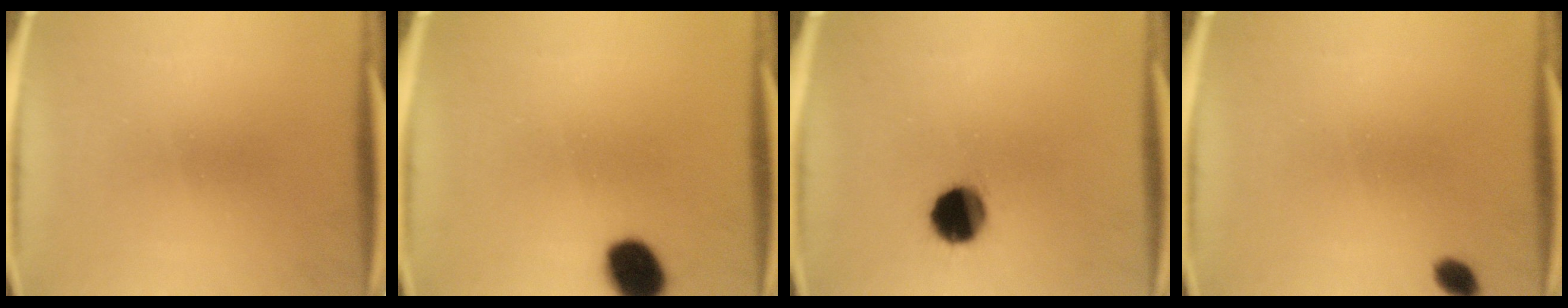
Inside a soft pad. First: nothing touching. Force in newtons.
{"total": 9.1}
{"total": 10.2}
{"total": 2.3}